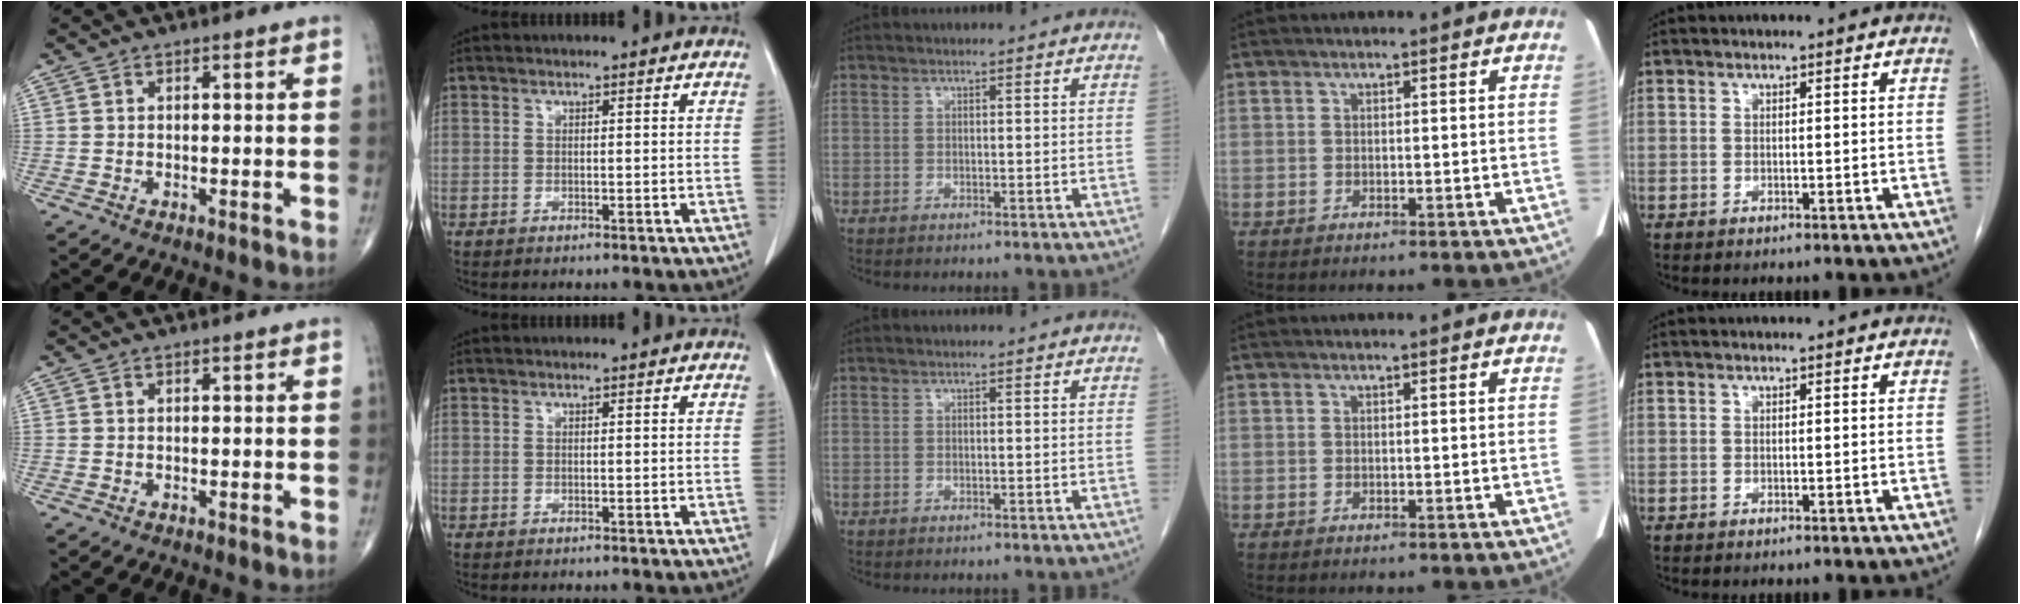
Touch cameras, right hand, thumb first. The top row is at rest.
{}